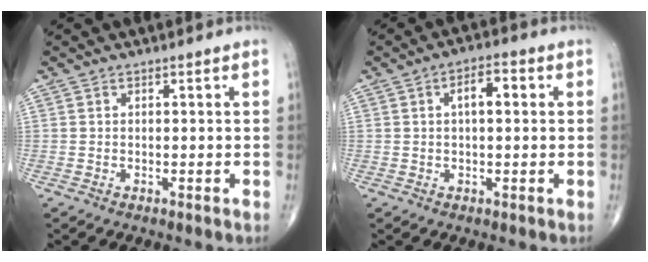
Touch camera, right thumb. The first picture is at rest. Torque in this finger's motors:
{"motor_torque": [0.89, 2.01, 0.76, 0.30, 0.01]}